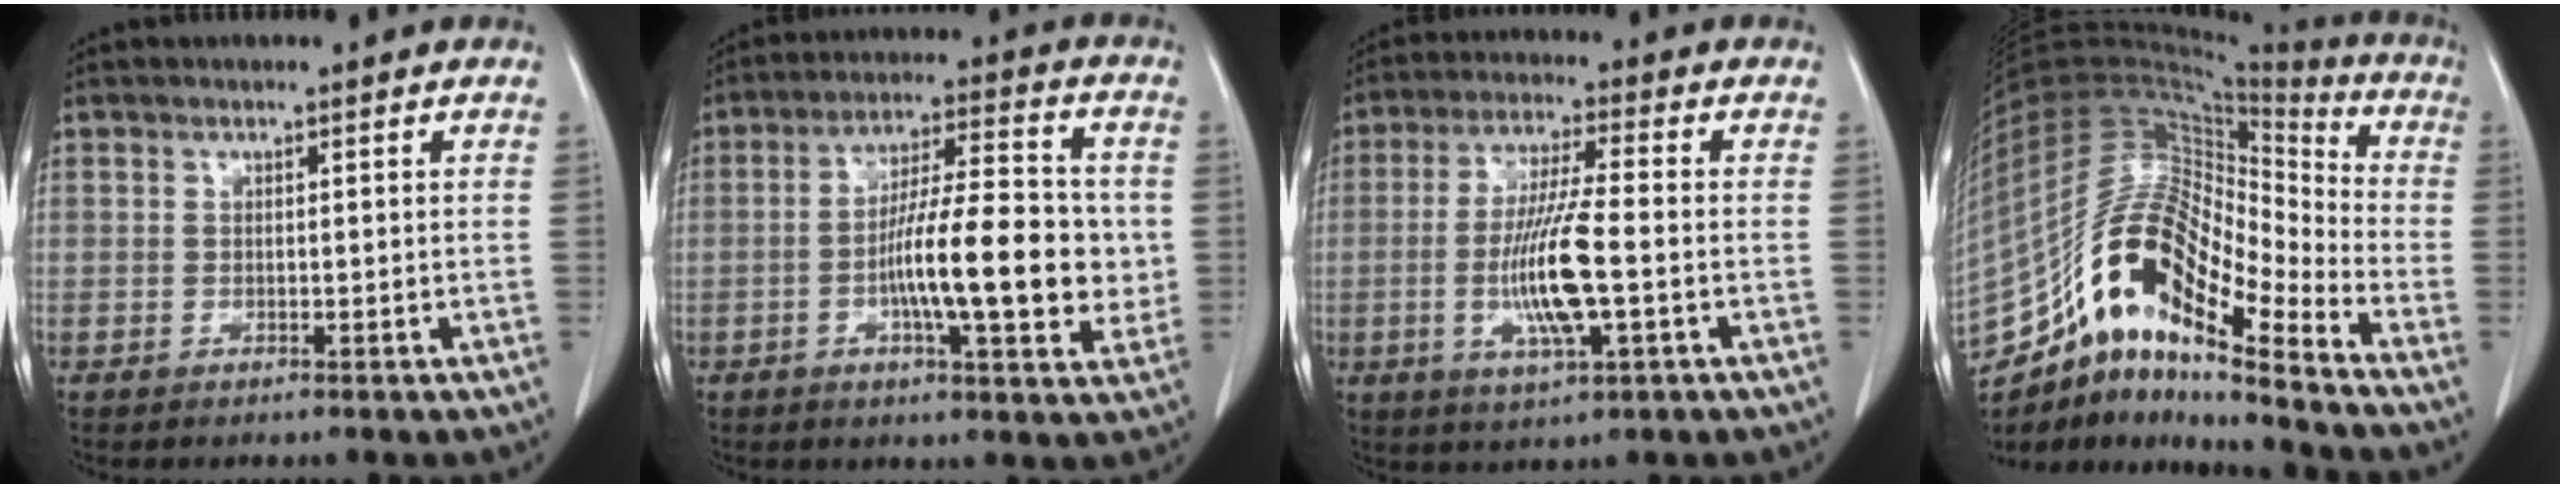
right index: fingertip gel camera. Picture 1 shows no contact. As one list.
[{"total": 14.9, "force": [-1.8, 3.3, 14.4], "torque": [-0.233, 0.010, -0.031]}, {"total": 11.2, "force": [-2.1, 1.3, 10.9], "torque": [-0.215, -0.009, -0.040]}, {"total": 19.6, "force": [-13.0, 4.8, 13.9], "torque": [-0.270, 0.039, -0.230]}]